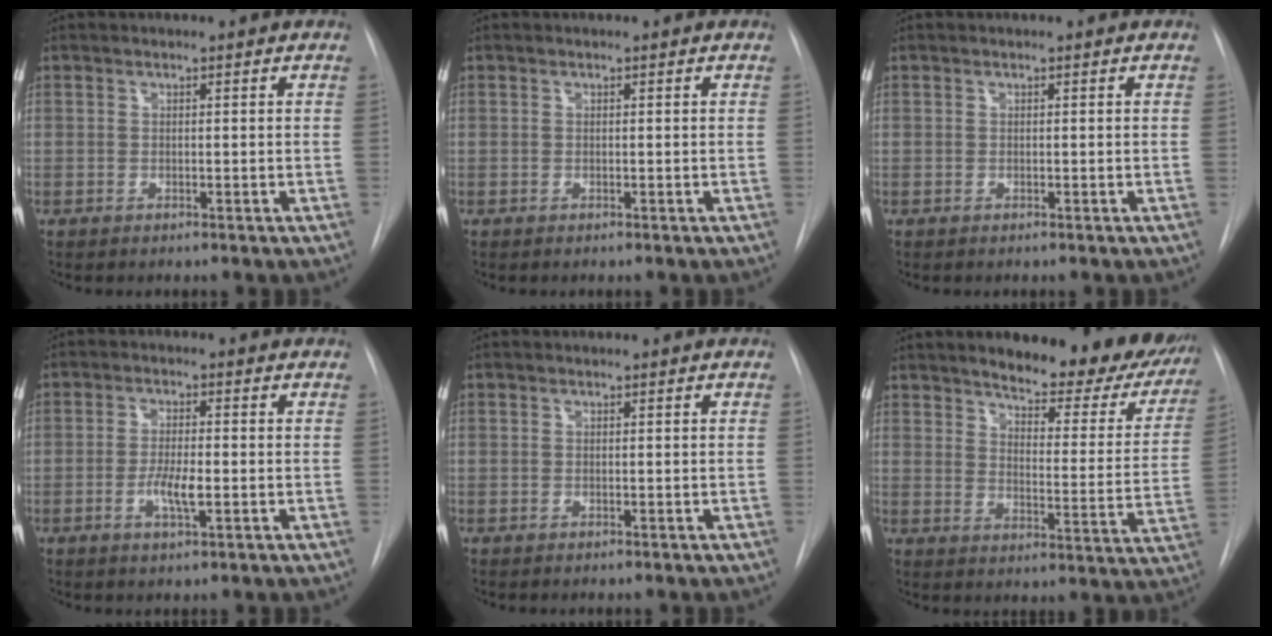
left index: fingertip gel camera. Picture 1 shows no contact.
{"total": 0.0}
{"total": 0.0}
{"total": 4.1, "force": [-1.1, 0.8, 3.9], "torque": [-0.075, -0.003, -0.020]}
{"total": 0.0}
{"total": 21.3, "force": [18.0, 6.0, 9.6], "torque": [-0.111, -0.047, 0.210]}